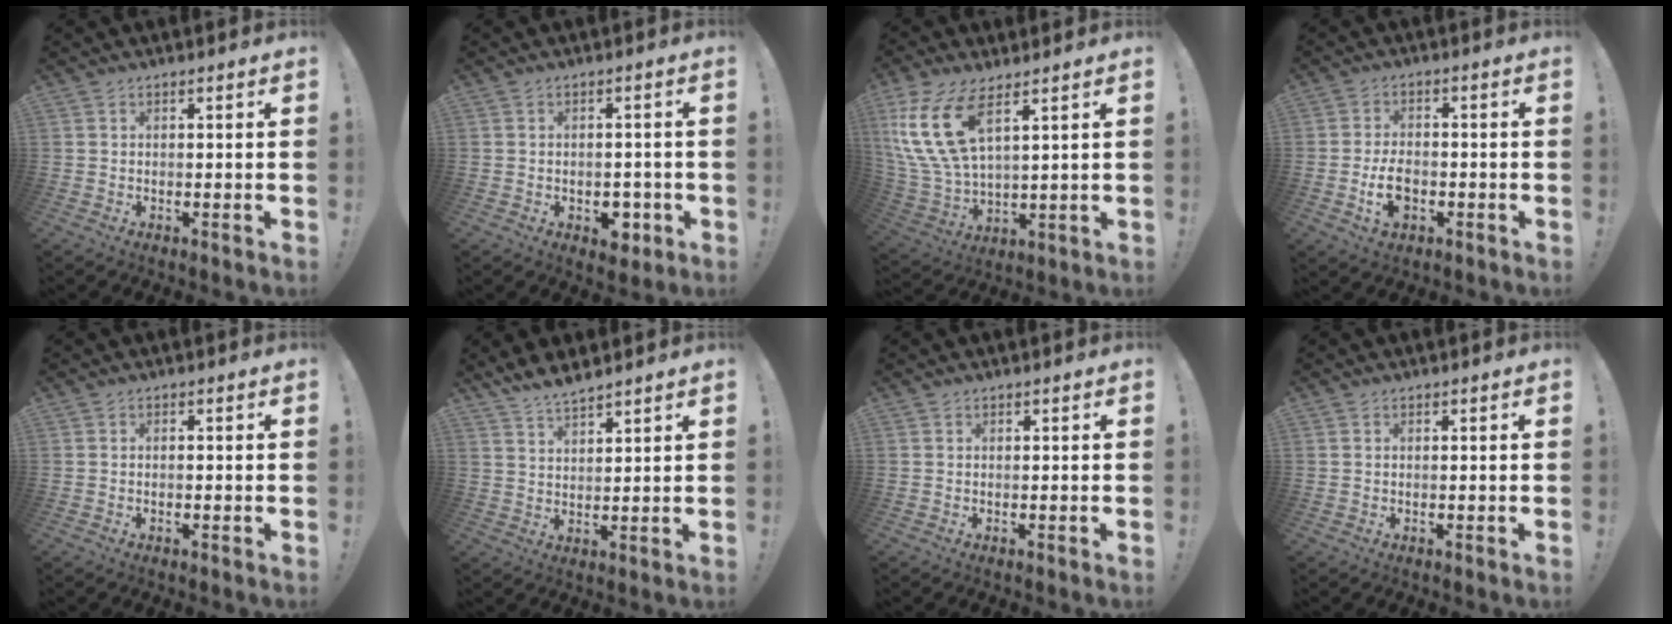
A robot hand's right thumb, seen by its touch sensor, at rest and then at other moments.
{"total": 5.9, "force": [-2.1, 4.3, 3.5], "torque": [-0.024, 0.015, -0.031]}
{"total": 16.5, "force": [8.2, 7.4, 12.2], "torque": [-0.262, -0.035, 0.150]}
{"total": 7.3, "force": [-2.4, 4.5, 5.3], "torque": [-0.077, 0.001, -0.041]}
{"total": 0.6, "force": [-0.4, 0.2, 0.4], "torque": [-0.008, 0.000, -0.008]}
{"total": 5.9, "force": [5.4, 1.0, 2.0], "torque": [-0.034, -0.035, 0.100]}
{"total": 0.0}
{"total": 0.0}